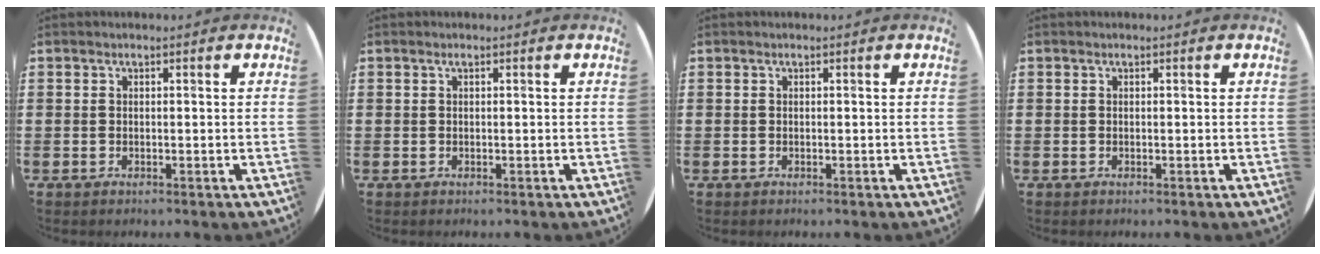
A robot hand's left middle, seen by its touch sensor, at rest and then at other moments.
{"total": 0.0}
{"total": 0.0}
{"total": 0.0}